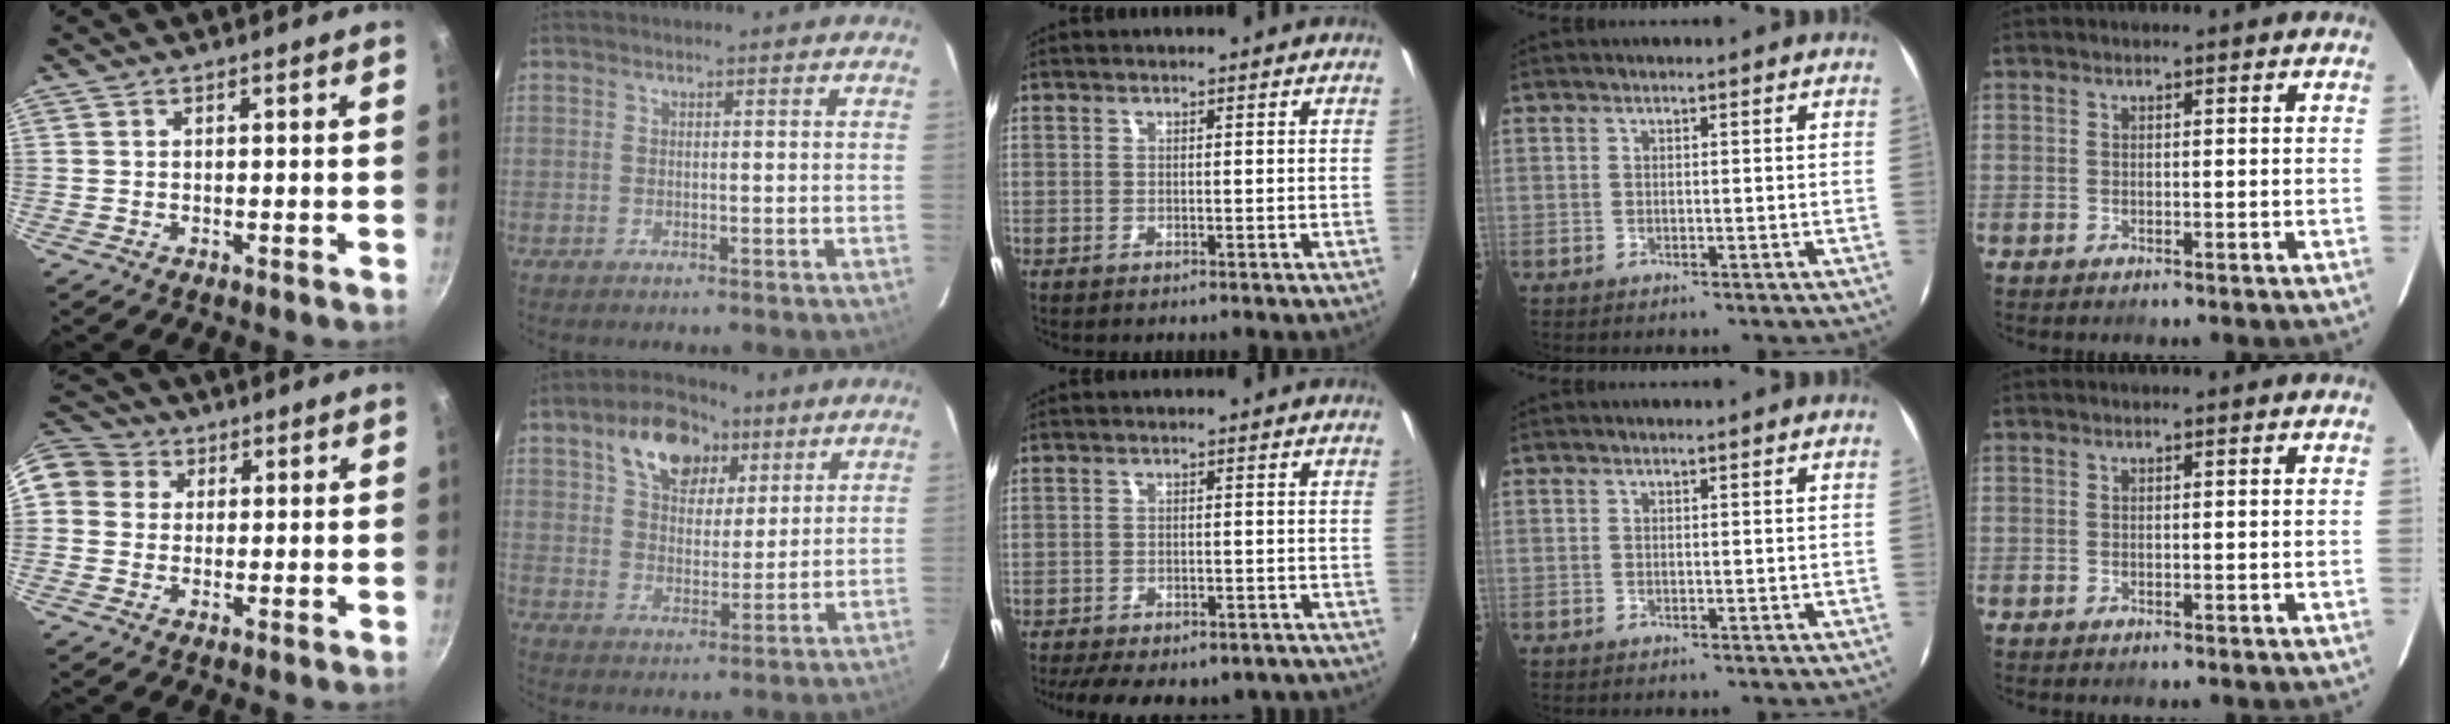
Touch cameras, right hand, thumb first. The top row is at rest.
{"thumb": {"total": 11.0, "force": [2.5, 9.7, 4.5], "torque": [-0.086, 0.028, 0.031]}, "index": {"total": 12.2, "force": [6.7, 7.4, 7.0], "torque": [-0.124, 0.027, 0.114]}, "middle": {"total": 14.4, "force": [-11.4, 5.4, 6.8], "torque": [-0.148, -0.026, -0.145]}}